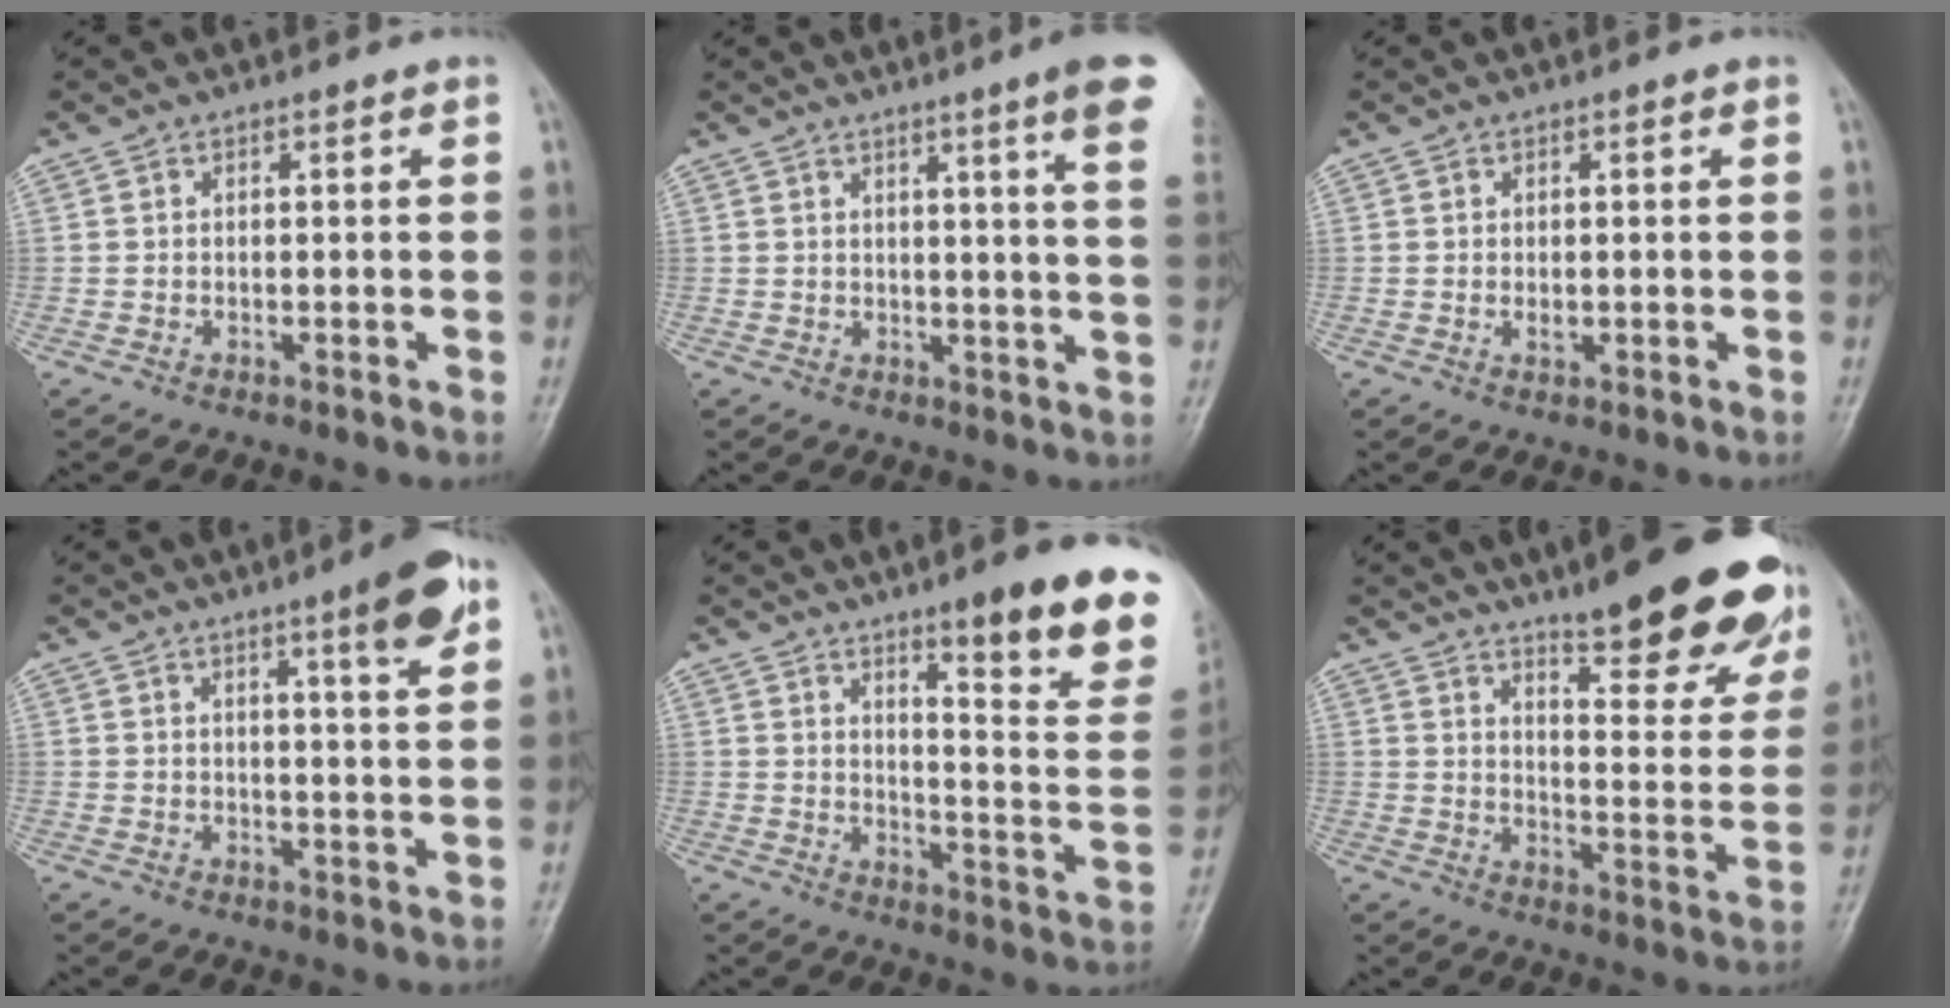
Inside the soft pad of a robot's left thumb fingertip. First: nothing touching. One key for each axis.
{"total": 11.2, "fx": 6.4, "fy": -0.1, "fz": 9.1, "tx": -0.111, "ty": -0.022, "tz": 0.063}
{"total": 1.4, "fx": -0.1, "fy": 0.9, "fz": 1.1, "tx": -0.013, "ty": 0.002, "tz": -0.002}
{"total": 7.7, "fx": 4.2, "fy": 1.0, "fz": 6.4, "tx": -0.082, "ty": -0.018, "tz": 0.056}
{"total": 19.0, "fx": 11.5, "fy": 3.5, "fz": 14.7, "tx": -0.151, "ty": -0.067, "tz": 0.160}
{"total": 22.1, "fx": 15.4, "fy": 5.3, "fz": 14.9, "tx": -0.161, "ty": -0.081, "tz": 0.206}